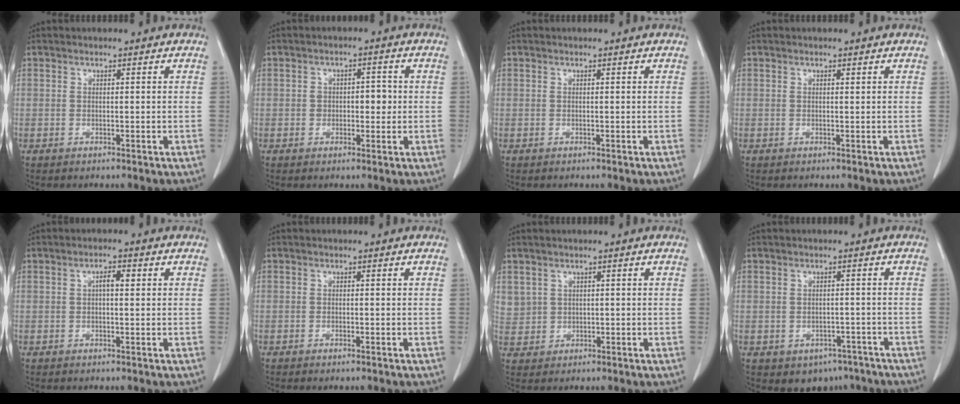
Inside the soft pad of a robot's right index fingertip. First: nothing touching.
{"total": 3.5, "force": [0.0, 2.0, 2.8], "torque": [-0.039, 0.010, 0.003]}
{"total": 0.0}
{"total": 0.0}
{"total": 2.2, "force": [0.5, 0.6, 2.1], "torque": [-0.037, 0.006, 0.008]}
{"total": 0.6, "force": [-0.4, 0.1, 0.4], "torque": [-0.008, -0.001, -0.004]}
{"total": 4.1, "force": [1.7, 3.7, 0.6], "torque": [-0.015, 0.010, 0.046]}
{"total": 5.5, "force": [-3.6, 4.0, 1.3], "torque": [-0.002, 0.012, -0.039]}